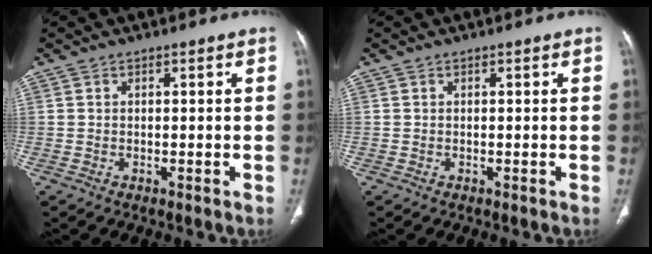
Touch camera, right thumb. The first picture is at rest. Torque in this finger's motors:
{"motor_torque": [0.05, 0.06, 0.19, 0.19, 0.00]}